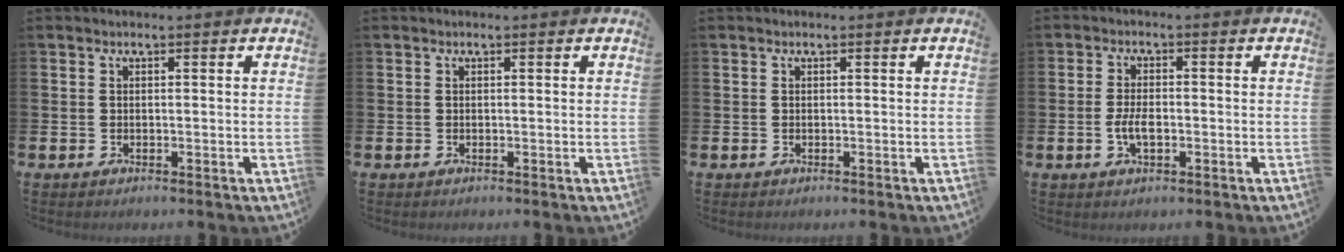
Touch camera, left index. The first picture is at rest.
{"total": 0.0}
{"total": 0.0}
{"total": 3.4, "force": [-0.6, 1.6, 3.0], "torque": [-0.049, -0.005, -0.016]}